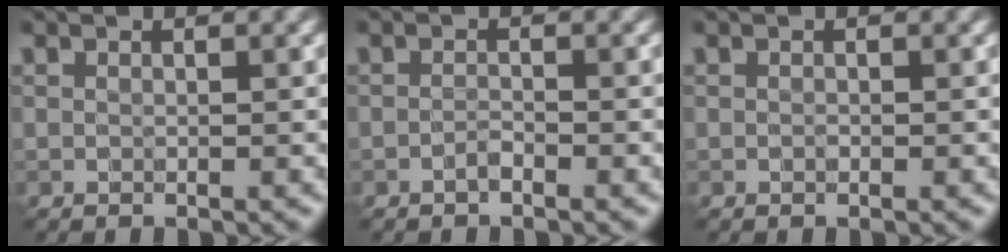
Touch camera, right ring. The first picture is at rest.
{"total": 0.9, "force": [-0.6, 0.2, 0.6], "torque": [-0.010, 0.003, -0.013]}
{"total": 0.0}